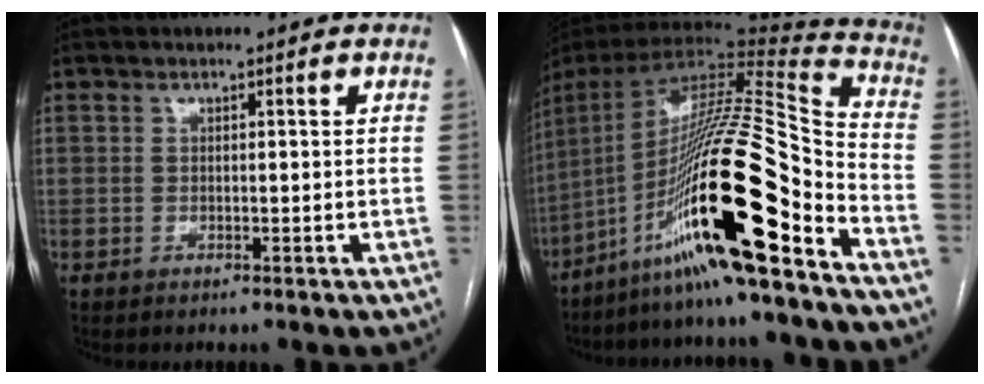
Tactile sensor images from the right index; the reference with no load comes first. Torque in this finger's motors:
{"motor_torque": [2.14, 0.00, 1.05, 0.21]}